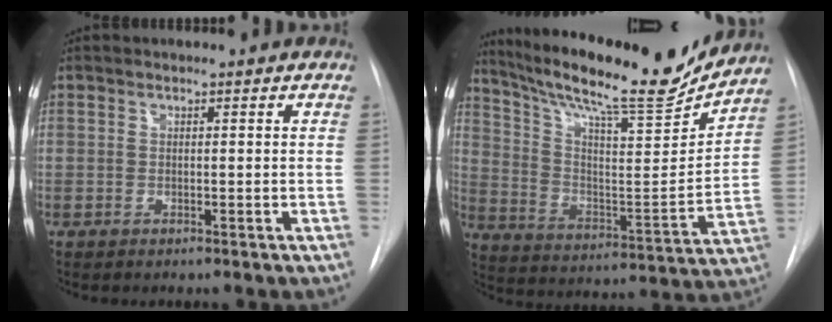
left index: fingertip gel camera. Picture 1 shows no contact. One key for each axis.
{"total": 22.0, "fx": 19.7, "fy": 2.2, "fz": 9.7, "tx": -0.172, "ty": -0.040, "tz": 0.301}